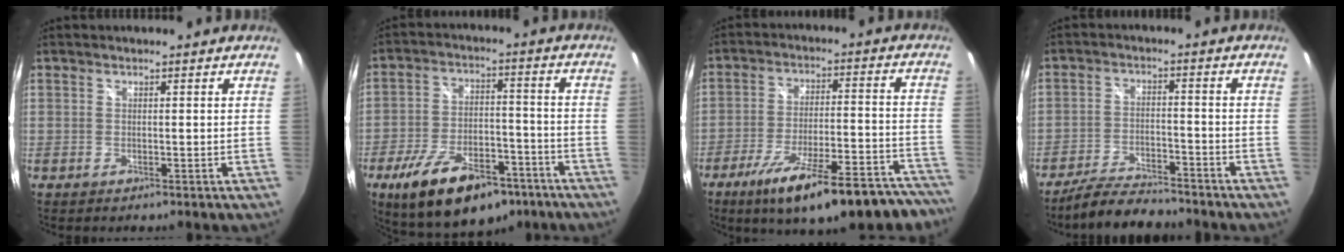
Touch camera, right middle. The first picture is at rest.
{"total": 18.7, "force": [-11.7, 8.5, 11.8], "torque": [-0.221, -0.011, -0.174]}
{"total": 24.4, "force": [-19.5, 5.3, 13.6], "torque": [-0.205, -0.029, -0.267]}
{"total": 9.7, "force": [-8.7, 2.1, 3.9], "torque": [-0.100, -0.006, -0.144]}